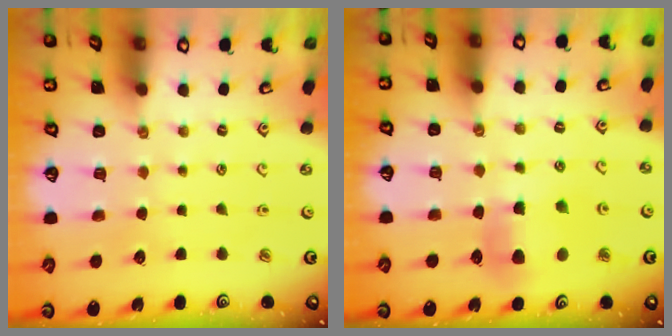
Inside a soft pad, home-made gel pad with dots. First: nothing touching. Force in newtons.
{"total": 7.3, "press": 7.2, "slide": 0.8}